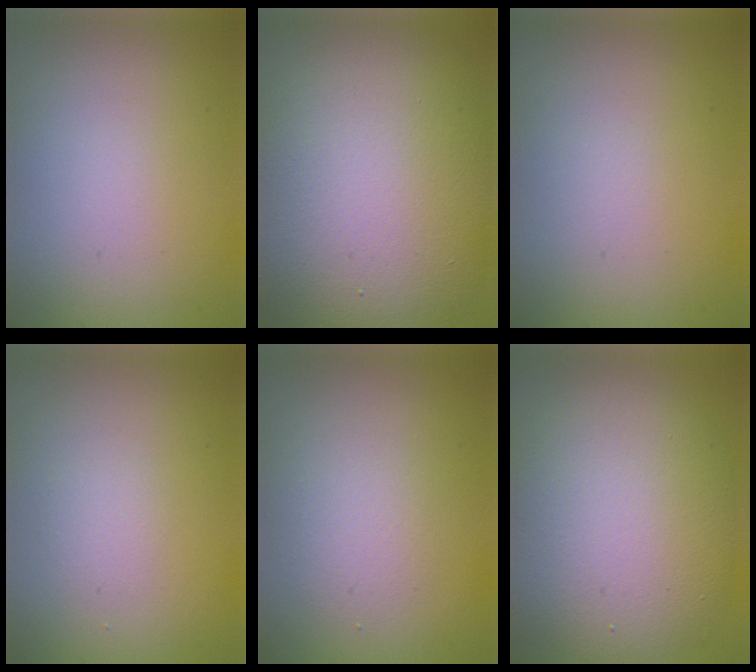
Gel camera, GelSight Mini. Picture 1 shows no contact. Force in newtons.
{"total": 15.2, "press": 15.1, "slide": 1.1}
{"total": 0.0}
{"total": 0.8, "press": 0.8, "slide": 0.0}
{"total": 2.0, "press": 2.0, "slide": 0.1}
{"total": 10.0, "press": 10.0, "slide": 0.6}